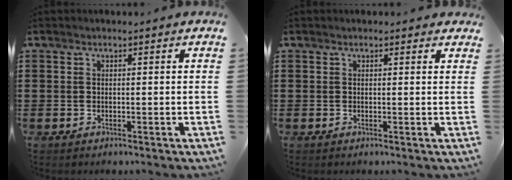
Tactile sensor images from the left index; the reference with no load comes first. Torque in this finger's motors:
{"motor_torque": [2.14, 0.00, 0.05, -0.01]}